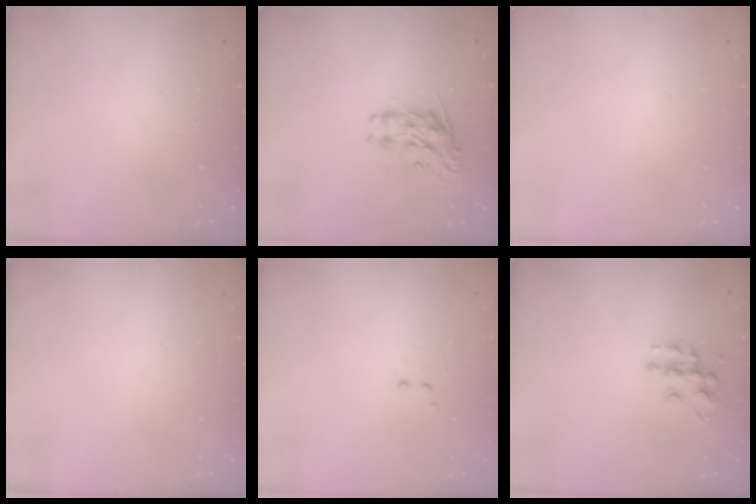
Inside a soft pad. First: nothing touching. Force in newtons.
{"total": 9.2, "press": 9.2, "slide": 0.2}
{"total": 0.0}
{"total": 0.0}
{"total": 2.0, "press": 1.8, "slide": 0.9}
{"total": 10.8, "press": 10.8, "slide": 0.6}